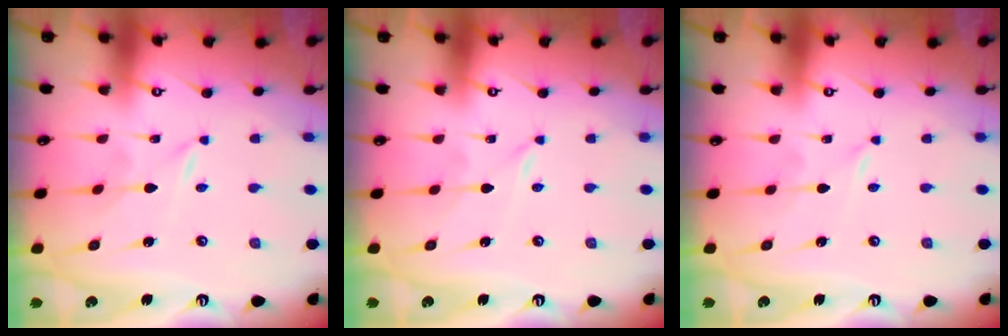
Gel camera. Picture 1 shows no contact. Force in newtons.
{"total": 0.0}
{"total": 0.0}